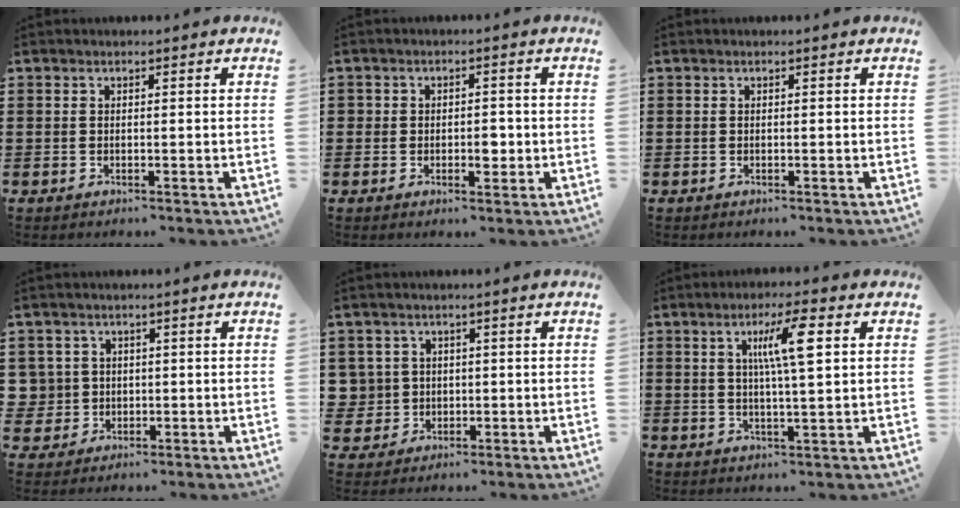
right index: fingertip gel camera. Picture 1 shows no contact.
{"total": 2.9, "force": [-0.4, 2.1, 2.0], "torque": [-0.032, 0.000, -0.010]}
{"total": 0.0}
{"total": 3.3, "force": [0.3, 3.3, 0.3], "torque": [-0.026, 0.007, 0.005]}
{"total": 3.5, "force": [0.6, 3.5, 0.2], "torque": [-0.033, 0.006, 0.008]}
{"total": 7.4, "force": [2.2, 0.8, 7.0], "torque": [-0.141, 0.006, 0.031]}